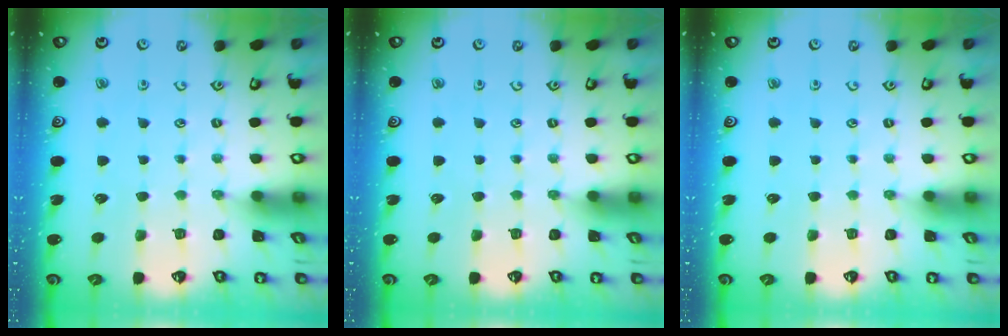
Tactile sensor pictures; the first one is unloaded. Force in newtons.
{"total": 0.0}
{"total": 0.0}